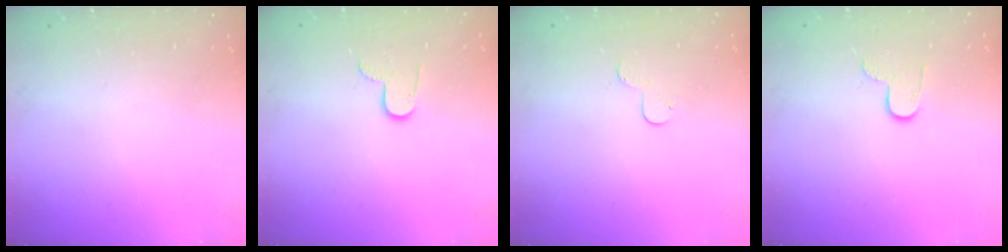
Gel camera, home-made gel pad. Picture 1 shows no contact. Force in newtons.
{"total": 5.8, "press": 5.8, "slide": 0.5}
{"total": 4.8, "press": 4.8, "slide": 0.5}
{"total": 7.0, "press": 7.0, "slide": 0.6}